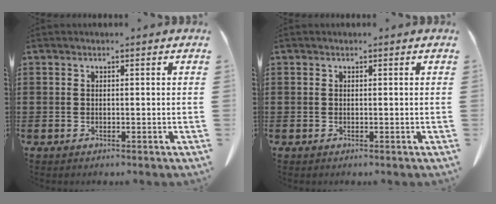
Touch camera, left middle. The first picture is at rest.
{"total": 0.0}